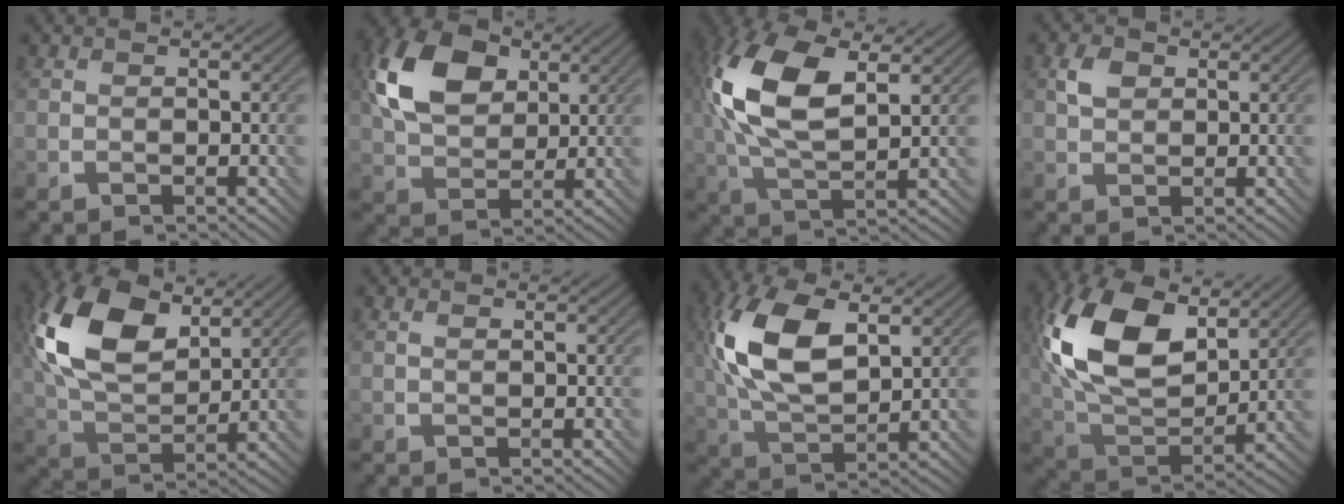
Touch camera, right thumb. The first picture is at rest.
{"total": 11.1, "force": [3.7, 7.2, 7.5], "torque": [-0.177, 0.018, 0.063]}
{"total": 14.2, "force": [3.4, 6.7, 12.1], "torque": [-0.281, 0.012, 0.061]}
{"total": 2.4, "force": [0.9, 1.7, 1.5], "torque": [-0.035, 0.005, 0.016]}
{"total": 14.7, "force": [5.7, 8.0, 10.9], "torque": [-0.252, 0.024, 0.105]}
{"total": 0.6, "force": [0.3, 0.2, 0.5], "torque": [-0.011, 0.001, 0.004]}
{"total": 13.5, "force": [3.5, 6.8, 11.1], "torque": [-0.258, 0.014, 0.063]}
{"total": 16.6, "force": [6.0, 9.2, 12.5], "torque": [-0.287, 0.020, 0.109]}